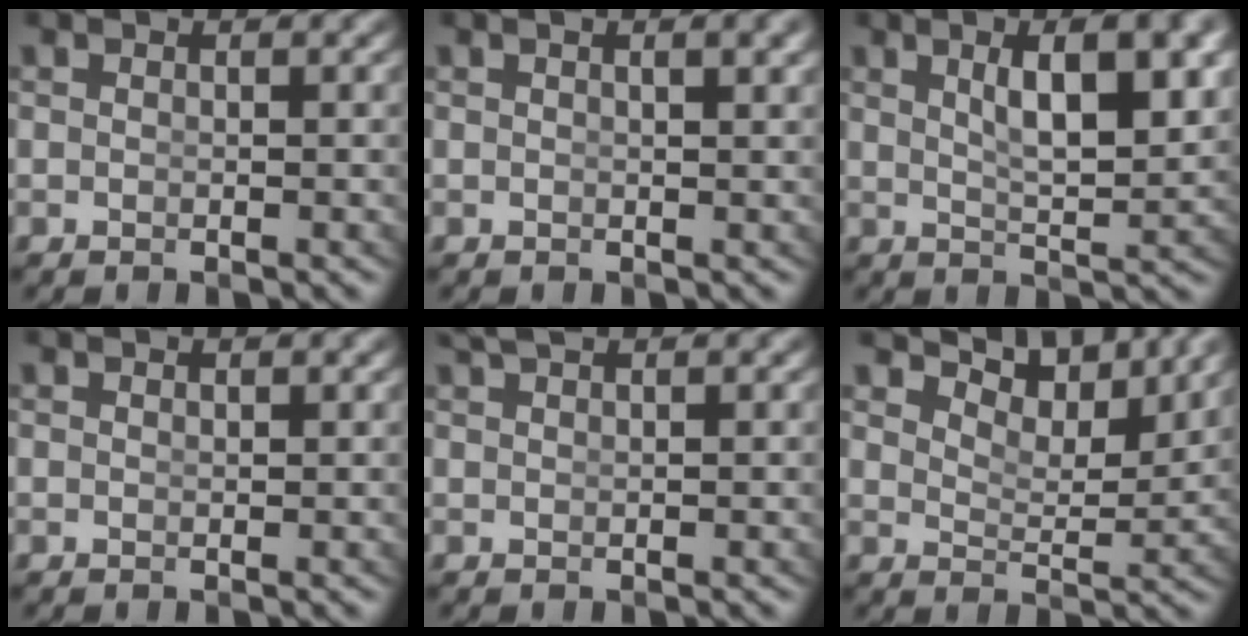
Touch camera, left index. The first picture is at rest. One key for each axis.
{"total": 1.4, "fx": 0.4, "fy": -0.2, "fz": 1.3, "tx": -0.012, "ty": 0.001, "tz": 0.008}
{"total": 5.3, "fx": 1.6, "fy": 0.8, "fz": 4.9, "tx": -0.070, "ty": -0.004, "tz": 0.037}
{"total": 0.6, "fx": 0.3, "fy": -0.5, "fz": 0.0, "tx": 0.008, "ty": -0.006, "tz": 0.011}
{"total": 1.3, "fx": 1.1, "fy": -0.6, "fz": 0.4, "tx": -0.004, "ty": 0.001, "tz": 0.026}
{"total": 6.1, "fx": 5.4, "fy": 0.8, "fz": 2.7, "tx": -0.038, "ty": 0.001, "tz": 0.090}